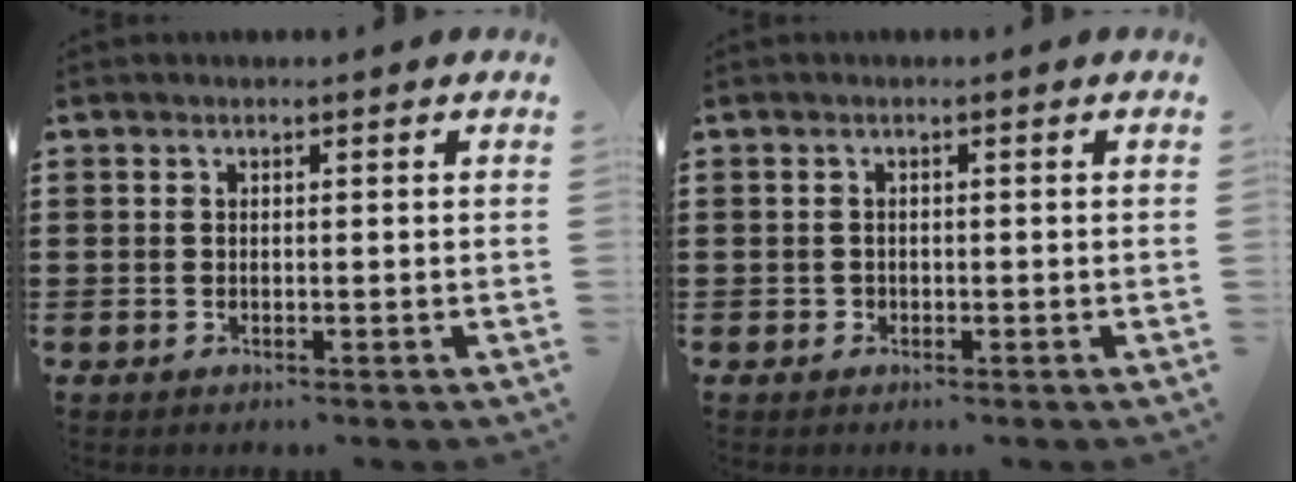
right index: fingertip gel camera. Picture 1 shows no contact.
{"total": 0.8, "force": [-0.3, 0.7, 0.1], "torque": [-0.004, 0.004, -0.008]}